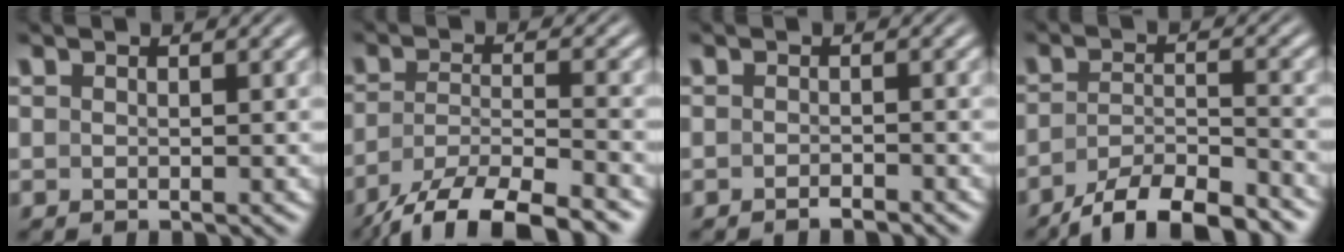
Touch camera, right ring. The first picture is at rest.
{"total": 8.5, "force": [-5.9, 3.4, 5.1], "torque": [-0.093, -0.028, -0.077]}
{"total": 1.4, "force": [-1.4, -0.2, 0.1], "torque": [-0.004, -0.003, -0.022]}
{"total": 7.0, "force": [-5.8, 2.5, 3.0], "torque": [-0.041, -0.016, -0.090]}